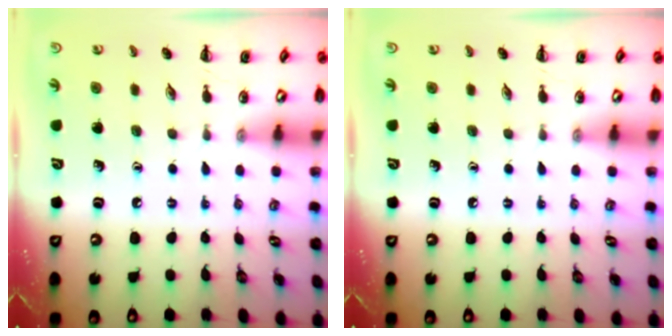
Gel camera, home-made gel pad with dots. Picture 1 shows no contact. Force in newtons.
{"total": 0.0}